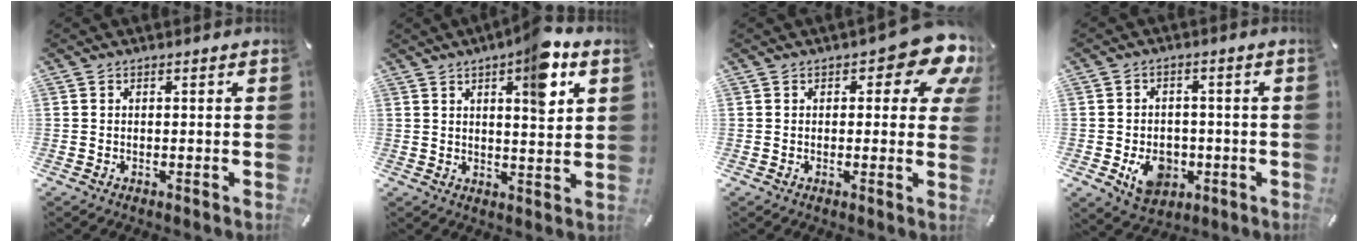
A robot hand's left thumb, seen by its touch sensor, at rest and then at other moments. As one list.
[{"total": 10.1, "force": [5.1, 2.8, 8.3], "torque": [-0.105, -0.028, 0.075]}, {"total": 9.9, "force": [5.0, 4.3, 7.3], "torque": [-0.085, -0.028, 0.080]}, {"total": 8.8, "force": [-2.4, 6.9, 4.8], "torque": [-0.065, 0.008, -0.041]}]